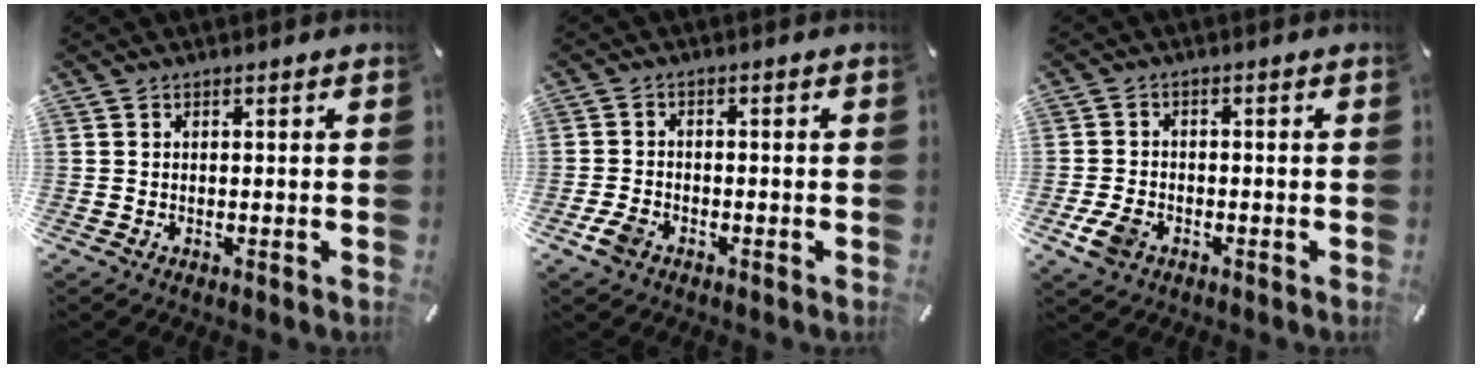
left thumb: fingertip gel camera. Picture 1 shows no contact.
{"total": 3.7, "force": [-2.0, 2.5, 1.9], "torque": [-0.052, 0.002, -0.041]}
{"total": 5.2, "force": [-2.3, 3.7, 2.8], "torque": [-0.070, 0.004, -0.046]}